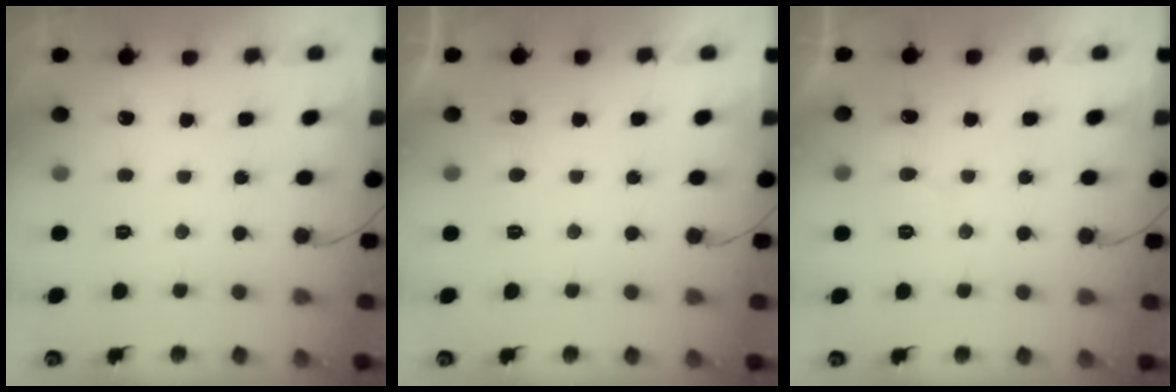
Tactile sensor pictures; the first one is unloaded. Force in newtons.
{"total": 3.0, "press": 2.9, "slide": 0.4}
{"total": 5.4, "press": 5.4, "slide": 0.2}